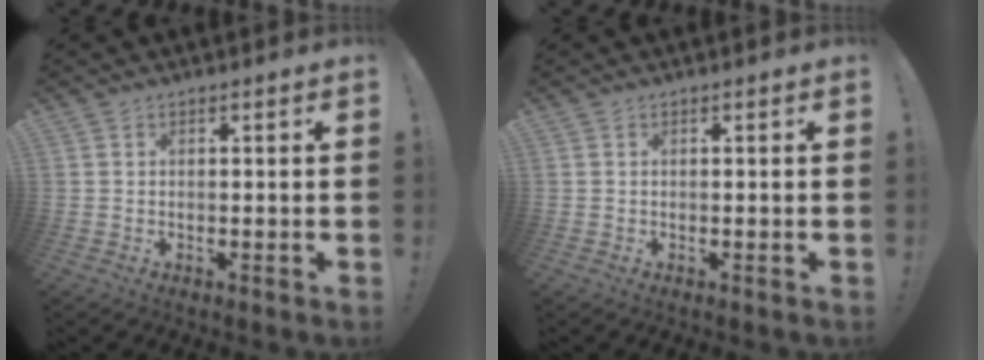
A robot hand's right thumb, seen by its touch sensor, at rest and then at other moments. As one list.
[{"total": 0.0}]